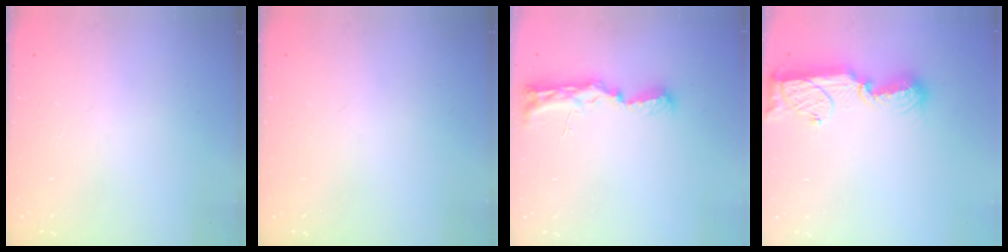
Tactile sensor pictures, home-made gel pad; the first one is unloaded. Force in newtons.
{"total": 0.0}
{"total": 10.5, "press": 9.6, "slide": 4.3}
{"total": 11.5, "press": 11.4, "slide": 1.2}